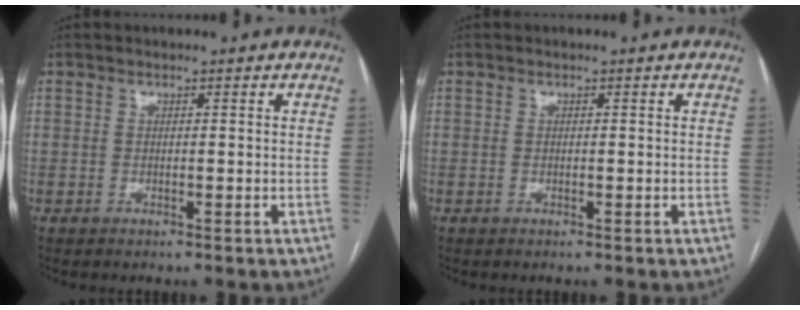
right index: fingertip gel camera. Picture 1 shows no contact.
{"total": 0.0}